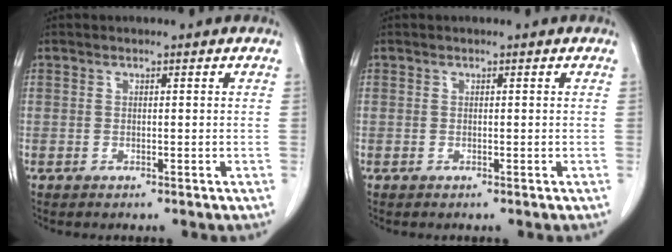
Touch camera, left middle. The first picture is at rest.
{"total": 0.0}